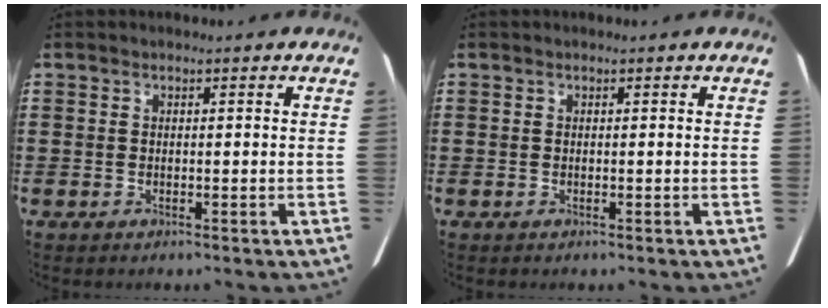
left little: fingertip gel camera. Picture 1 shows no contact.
{"total": 0.0}